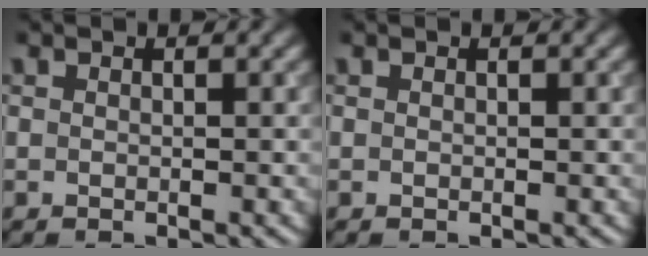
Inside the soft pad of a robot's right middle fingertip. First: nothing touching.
{"total": 0.0}